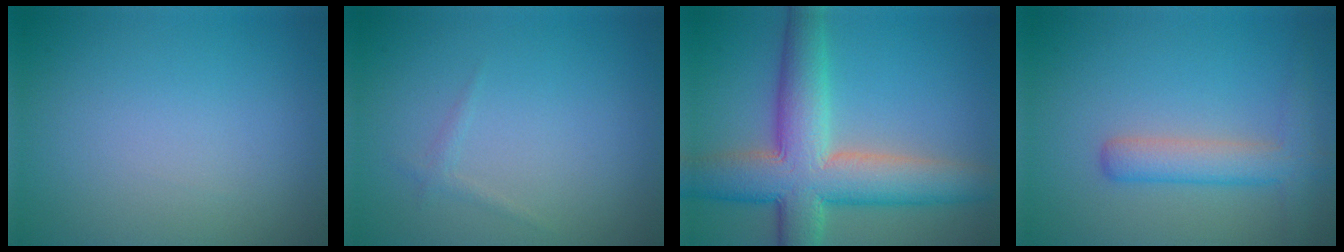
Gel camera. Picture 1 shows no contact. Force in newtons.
{"total": 0.6, "press": 0.6, "slide": 0.1}
{"total": 9.5, "press": 9.5, "slide": 0.2}
{"total": 3.5, "press": 3.5, "slide": 0.1}